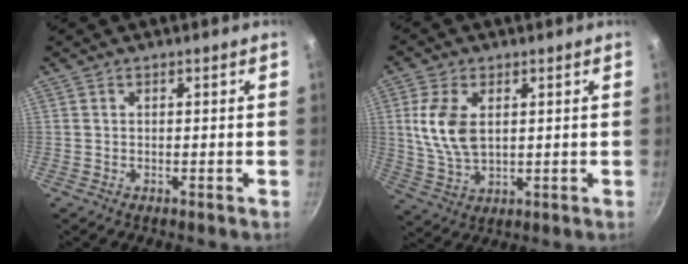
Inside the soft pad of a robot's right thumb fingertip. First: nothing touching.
{"total": 9.4, "force": [1.9, 5.4, 7.4], "torque": [-0.148, -0.014, 0.042]}